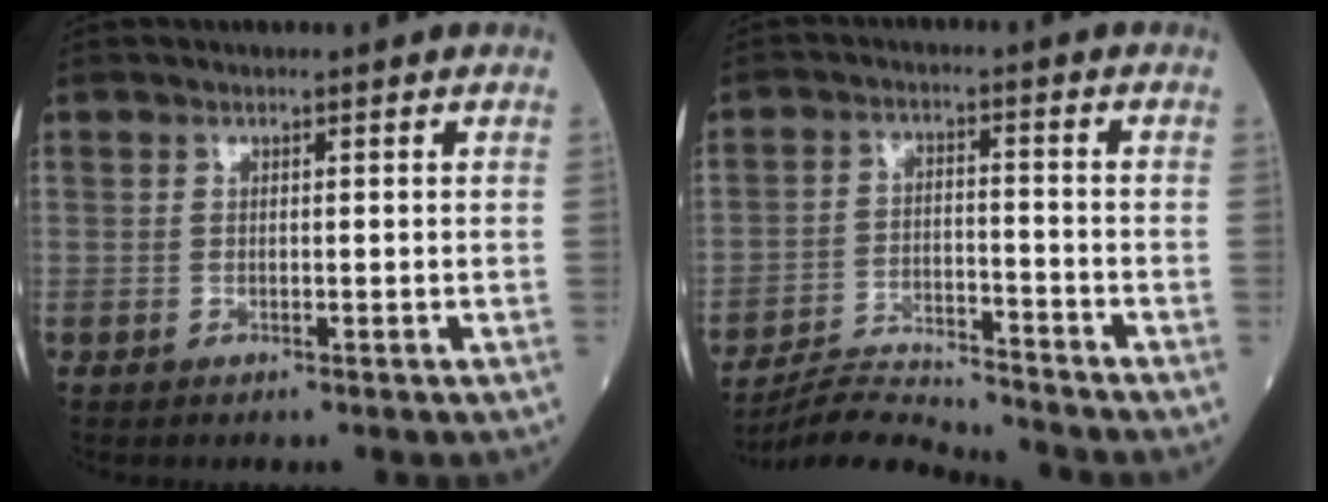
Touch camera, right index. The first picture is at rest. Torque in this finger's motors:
{"motor_torque": [0.01, -0.01, 0.07, 0.02]}